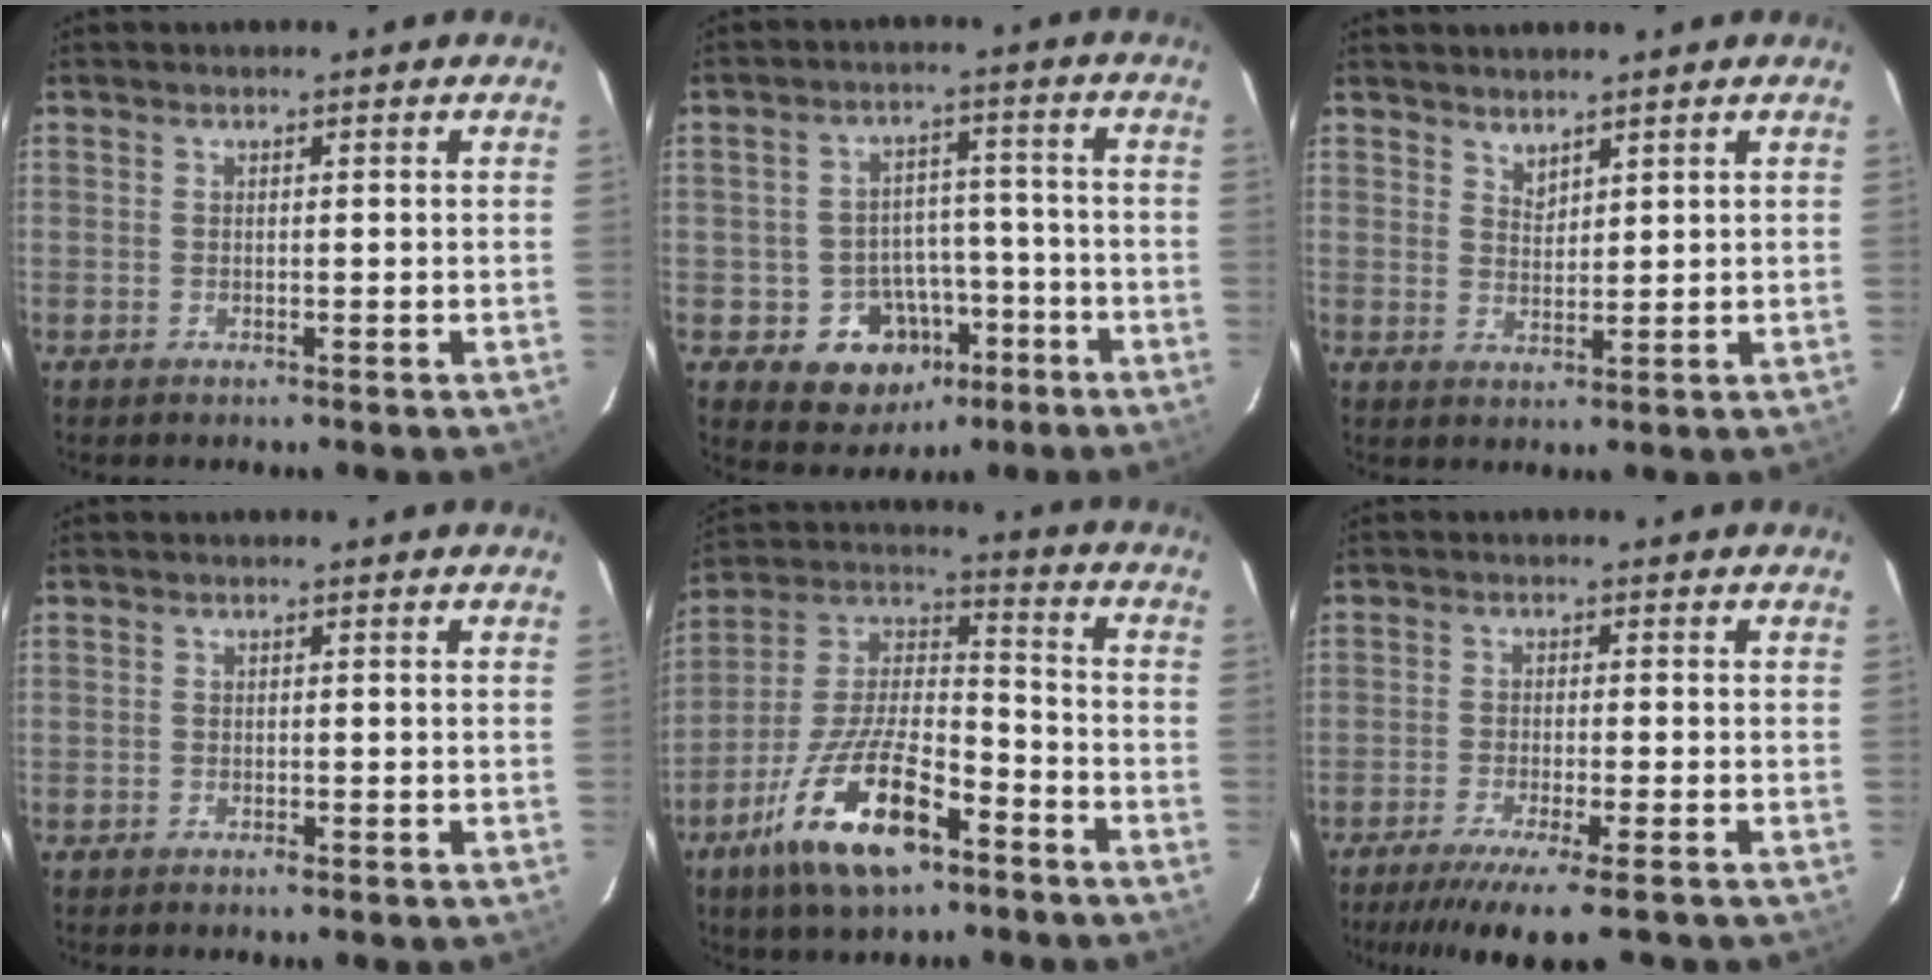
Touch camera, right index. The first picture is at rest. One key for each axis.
{"total": 10.6, "fx": -4.9, "fy": 8.6, "fz": 3.5, "tx": -0.066, "ty": 0.035, "tz": -0.045}
{"total": 2.5, "fx": 2.3, "fy": 0.7, "fz": 0.7, "tx": -0.008, "ty": 0.002, "tz": 0.042}
{"total": 0.8, "fx": -0.6, "fy": 0.4, "fz": 0.3, "tx": -0.009, "ty": 0.000, "tz": -0.012}
{"total": 18.0, "fx": -10.2, "fy": 6.9, "fz": 13.1, "tx": -0.269, "ty": -0.009, "tz": -0.183}
{"total": 10.2, "fx": -8.1, "fy": 0.3, "fz": 6.2, "tx": -0.129, "ty": -0.034, "tz": -0.135}